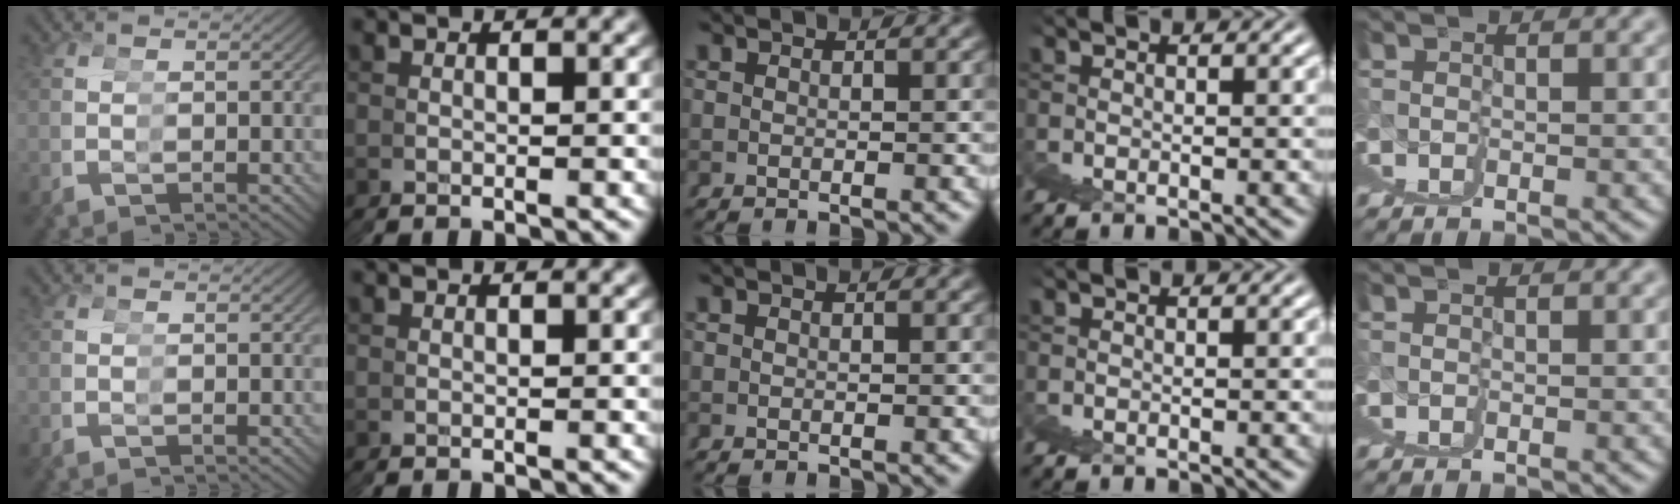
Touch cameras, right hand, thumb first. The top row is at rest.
{}